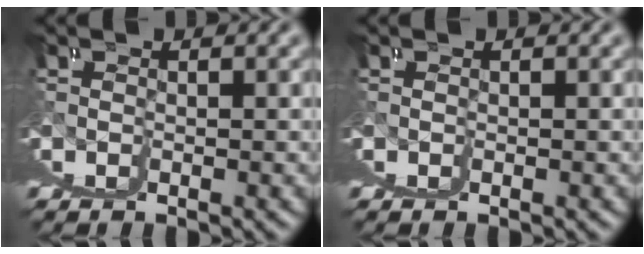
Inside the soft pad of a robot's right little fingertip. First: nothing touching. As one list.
[{"total": 0.0}]